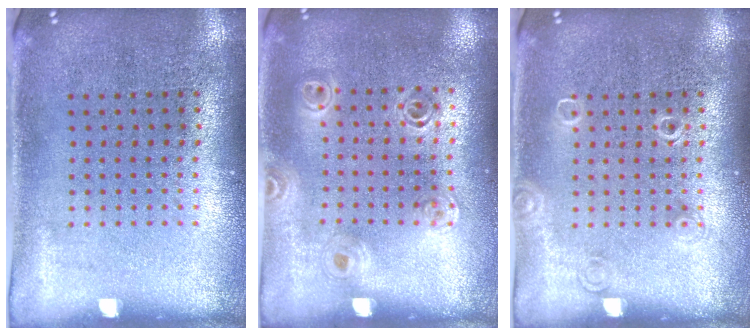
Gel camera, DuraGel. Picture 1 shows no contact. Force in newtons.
{"total": 1.1, "press": 1.1, "slide": 0.2}
{"total": 1.0, "press": 1.0, "slide": 0.2}